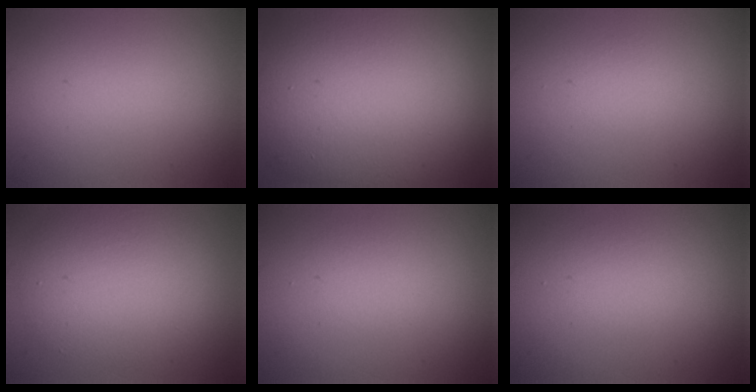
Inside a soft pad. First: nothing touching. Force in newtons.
{"total": 15.3, "press": 15.2, "slide": 1.2}
{"total": 0.8, "press": 0.8, "slide": 0.0}
{"total": 6.0, "press": 6.0, "slide": 0.2}
{"total": 1.6, "press": 1.6, "slide": 0.2}
{"total": 1.6, "press": 1.6, "slide": 0.1}